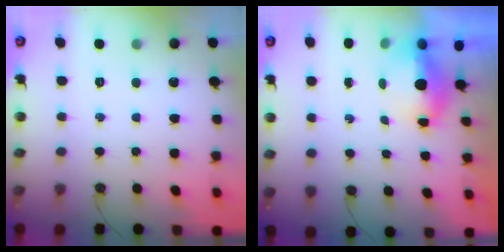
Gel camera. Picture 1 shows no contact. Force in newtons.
{"total": 5.0, "press": 4.7, "slide": 1.6}